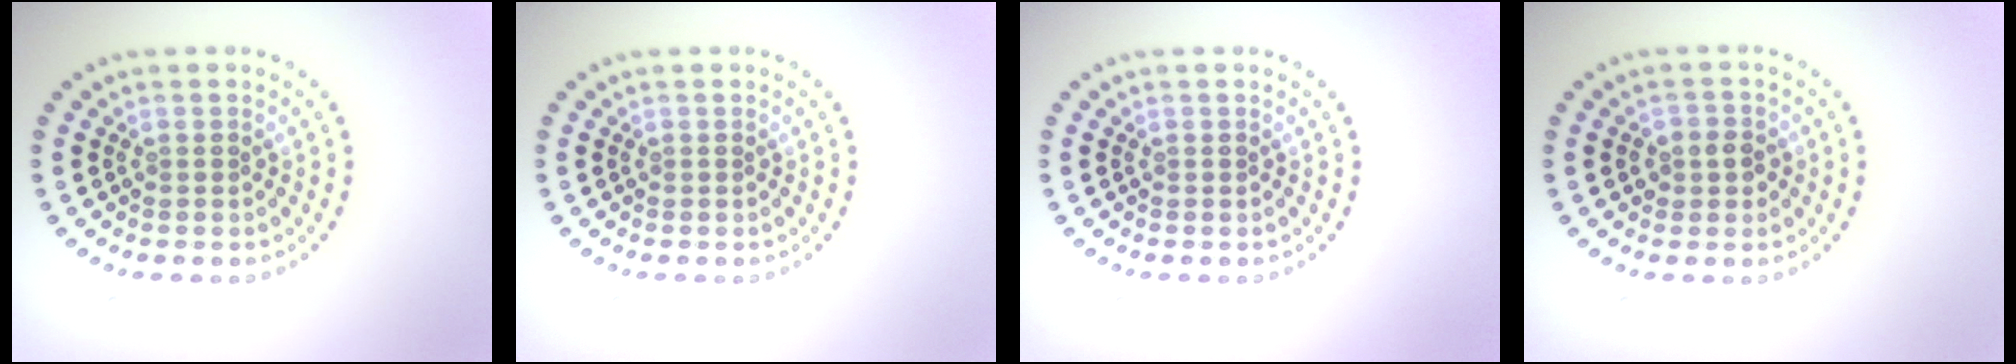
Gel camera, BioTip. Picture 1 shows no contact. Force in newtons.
{"total": 0.0}
{"total": 0.0}
{"total": 1.9, "press": 1.8, "slide": 0.6}